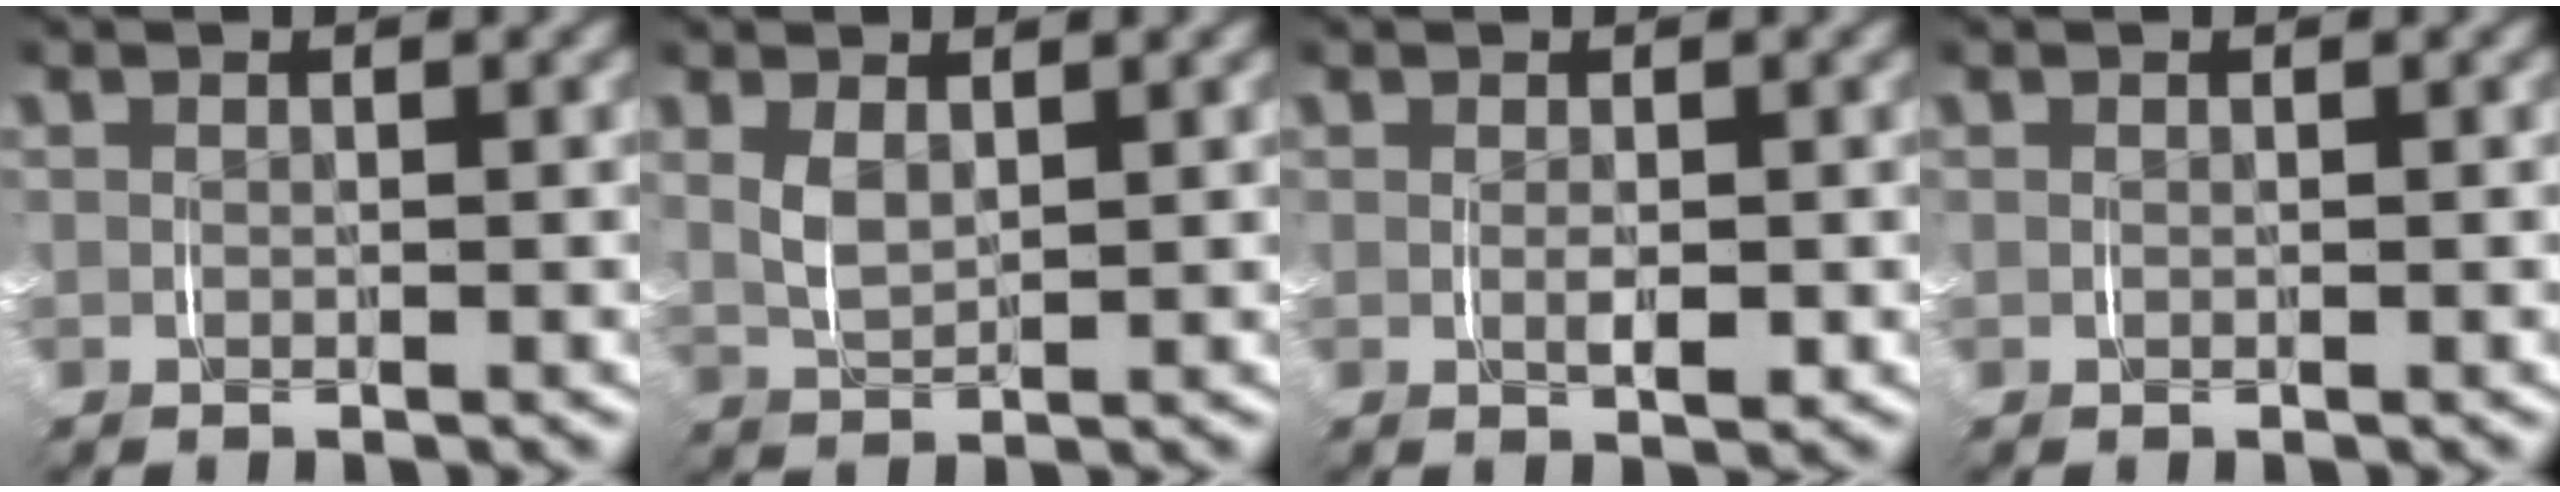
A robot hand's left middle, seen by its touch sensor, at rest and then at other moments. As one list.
[{"total": 1.7, "force": [0.9, 0.4, 1.4], "torque": [-0.034, -0.005, 0.022]}, {"total": 1.3, "force": [-0.2, 0.2, 1.3], "torque": [-0.019, -0.007, 0.001]}, {"total": 0.0}]